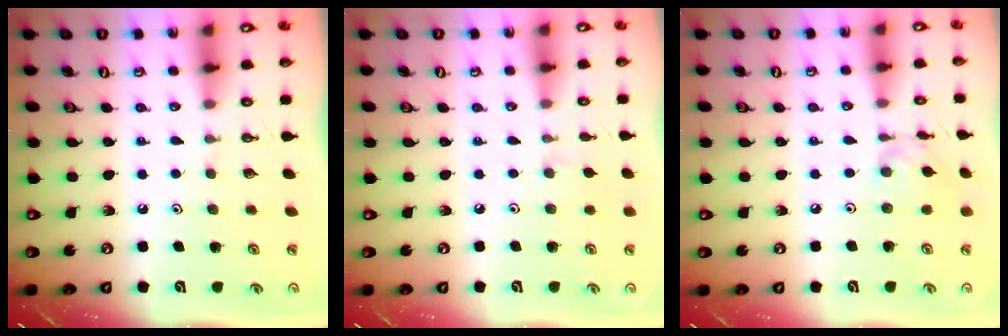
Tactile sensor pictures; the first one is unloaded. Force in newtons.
{"total": 2.9, "press": 2.9, "slide": 0.4}
{"total": 6.8, "press": 6.8, "slide": 0.3}